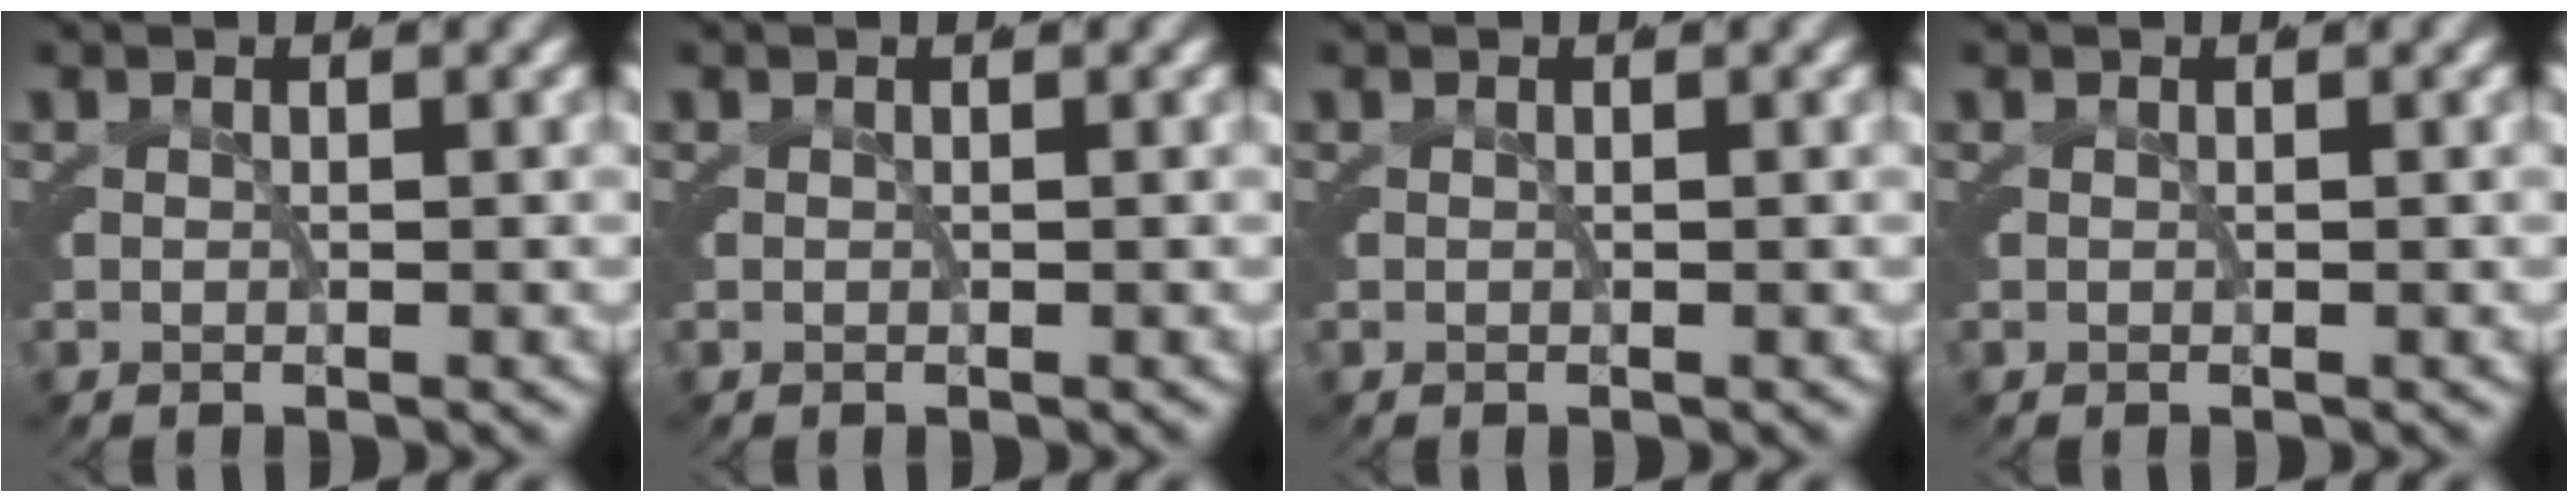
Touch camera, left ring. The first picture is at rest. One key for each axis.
{"total": 0.0}
{"total": 0.0}
{"total": 0.0}